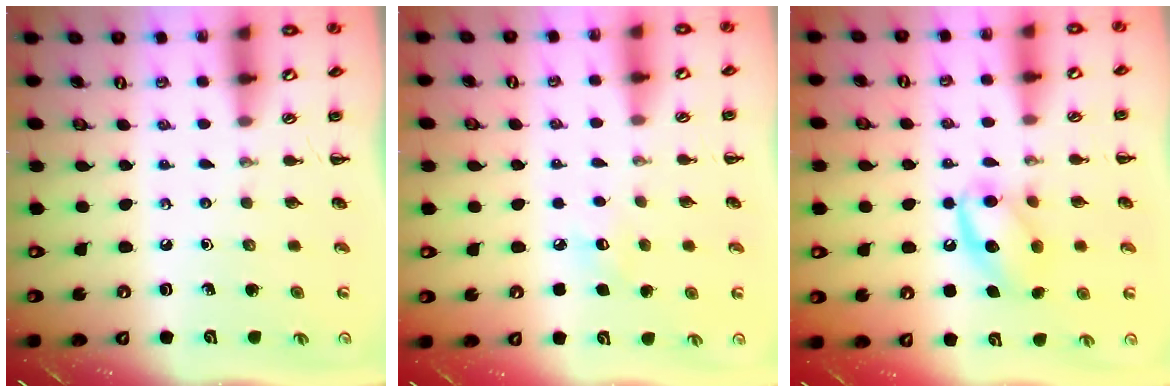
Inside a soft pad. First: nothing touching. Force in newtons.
{"total": 6.0, "press": 5.8, "slide": 1.4}
{"total": 13.5, "press": 13.5, "slide": 1.4}